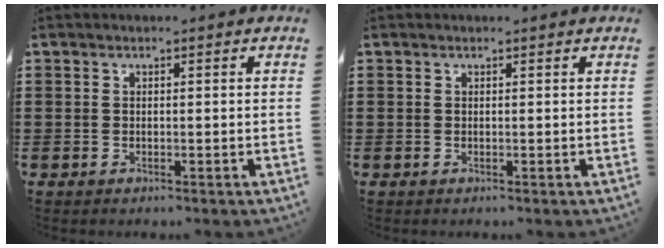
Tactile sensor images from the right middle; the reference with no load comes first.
{"total": 0.0}